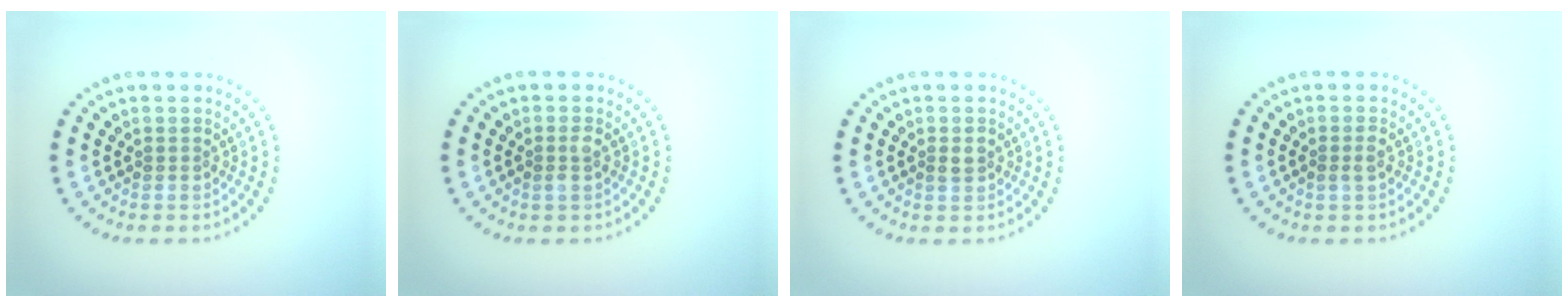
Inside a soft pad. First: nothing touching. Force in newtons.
{"total": 1.0, "press": 0.9, "slide": 0.2}
{"total": 1.1, "press": 1.1, "slide": 0.1}
{"total": 0.9, "press": 0.8, "slide": 0.3}